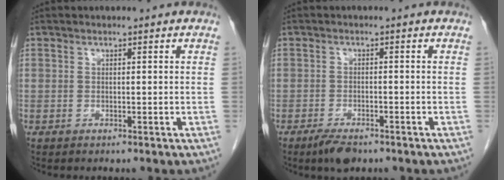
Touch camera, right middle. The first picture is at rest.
{"total": 3.7, "force": [-2.7, 1.2, 2.2], "torque": [-0.043, -0.004, -0.042]}